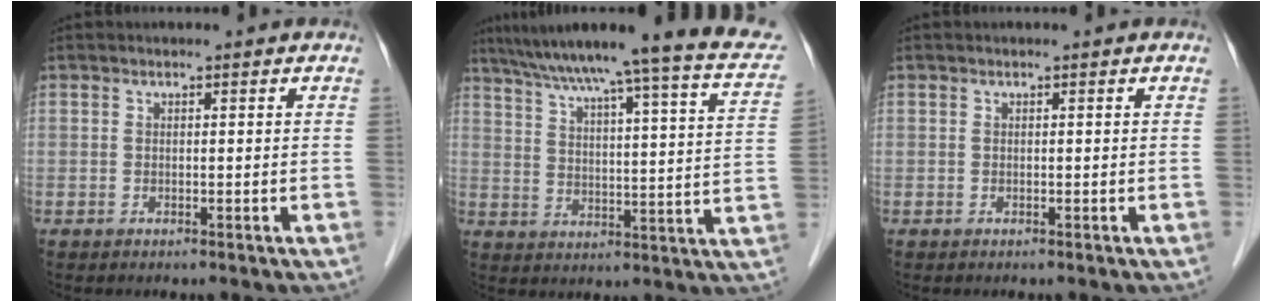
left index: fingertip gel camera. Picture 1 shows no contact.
{"total": 23.1, "force": [18.7, 0.9, 13.4], "torque": [-0.205, -0.008, 0.241]}
{"total": 0.0}